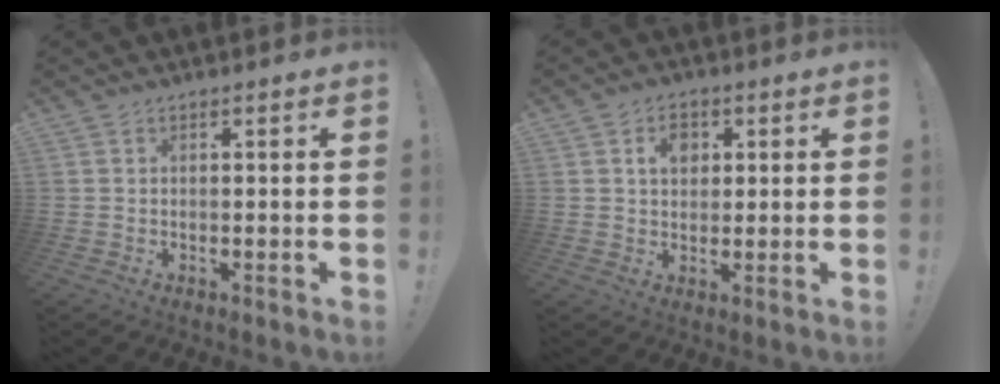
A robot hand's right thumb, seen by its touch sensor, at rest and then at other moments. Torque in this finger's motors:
{"motor_torque": [0.48, 0.92, 0.18, -0.09, 0.00]}